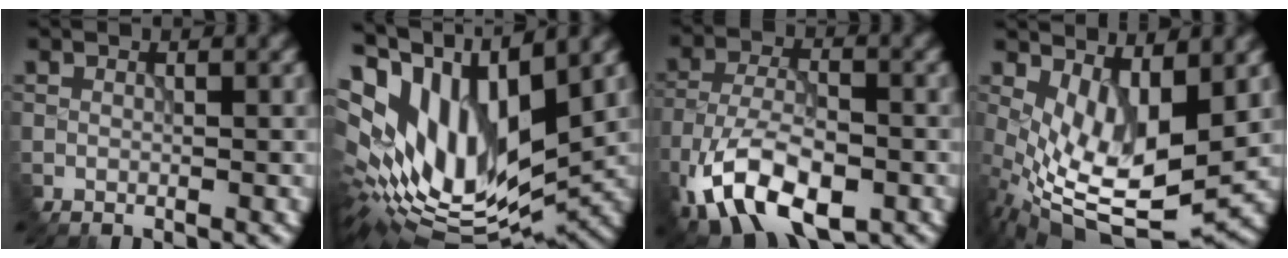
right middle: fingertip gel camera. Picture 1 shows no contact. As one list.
[{"total": 15.3, "force": [3.9, 7.1, 12.9], "torque": [-0.264, 0.015, 0.078]}, {"total": 10.3, "force": [-5.1, 5.1, 7.3], "torque": [-0.151, -0.002, -0.093]}, {"total": 8.7, "force": [0.3, 4.2, 7.6], "torque": [-0.160, -0.018, 0.016]}]